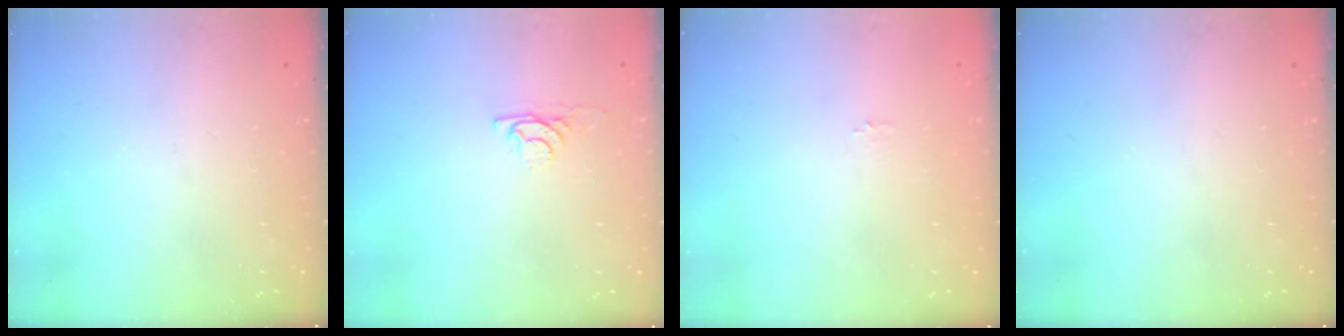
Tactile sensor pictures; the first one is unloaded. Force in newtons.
{"total": 2.9, "press": 2.9, "slide": 0.4}
{"total": 0.8, "press": 0.8, "slide": 0.2}
{"total": 0.0}